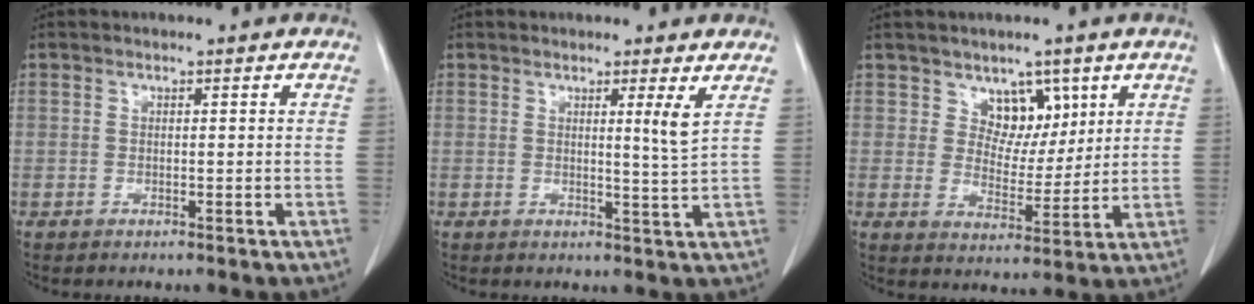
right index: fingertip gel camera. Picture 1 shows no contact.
{"total": 2.8, "force": [1.2, -0.7, 2.5], "torque": [-0.038, -0.012, 0.017]}
{"total": 5.5, "force": [3.1, 3.8, 2.5], "torque": [-0.027, 0.000, 0.054]}